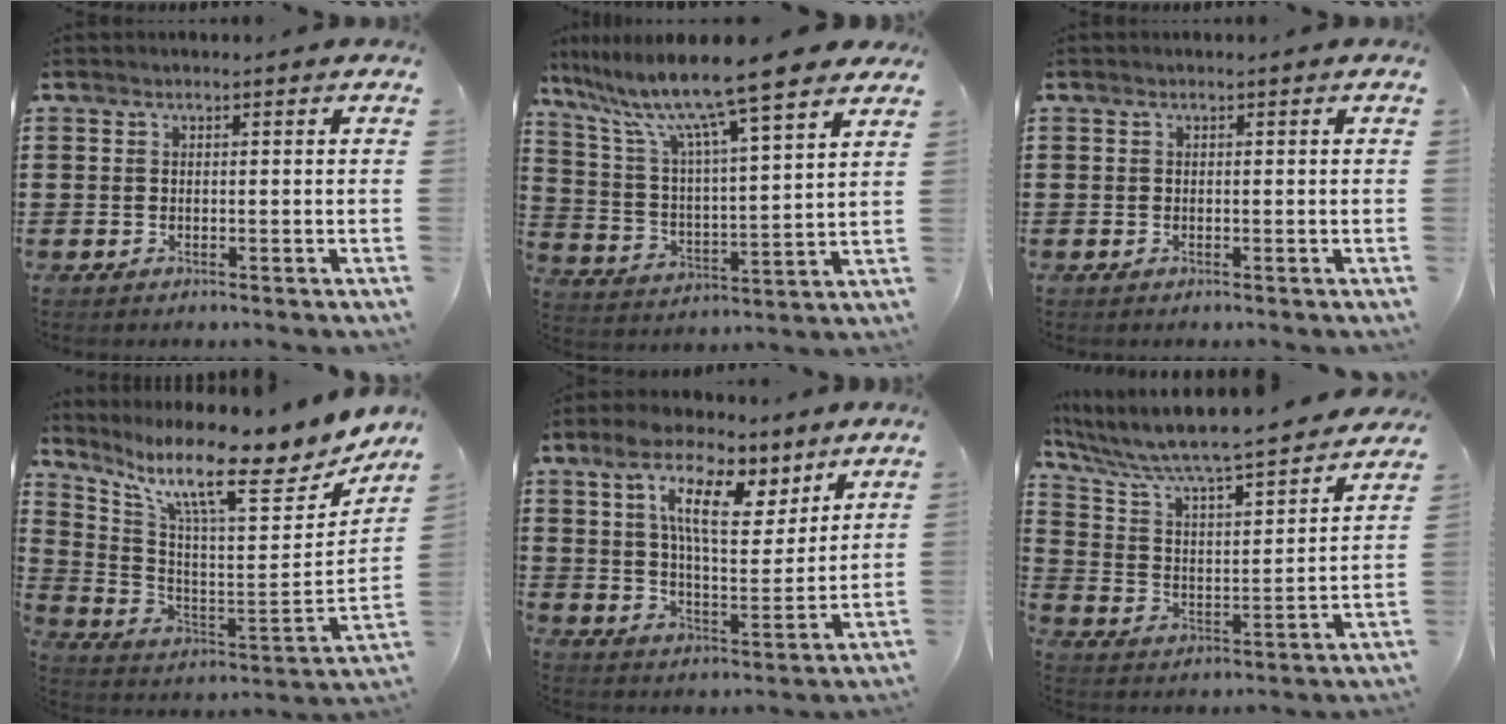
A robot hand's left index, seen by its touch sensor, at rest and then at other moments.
{"total": 11.9, "force": [9.9, -0.4, 6.7], "torque": [-0.166, -0.059, 0.163]}
{"total": 0.0}
{"total": 13.0, "force": [9.6, 0.9, 8.7], "torque": [-0.189, -0.080, 0.153]}
{"total": 12.7, "force": [8.0, 4.8, 8.6], "torque": [-0.167, -0.021, 0.140]}
{"total": 7.2, "force": [6.5, 0.6, 3.1], "torque": [-0.092, -0.057, 0.103]}